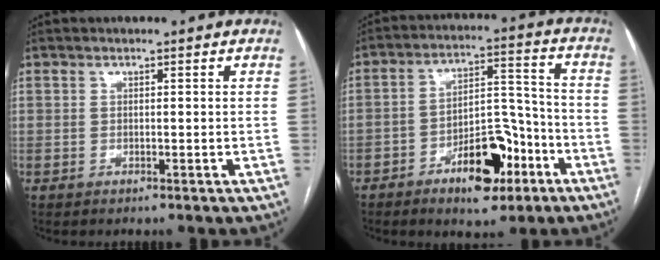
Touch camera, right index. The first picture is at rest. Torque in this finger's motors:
{"motor_torque": [1.49, -0.65, 0.70, 0.15]}